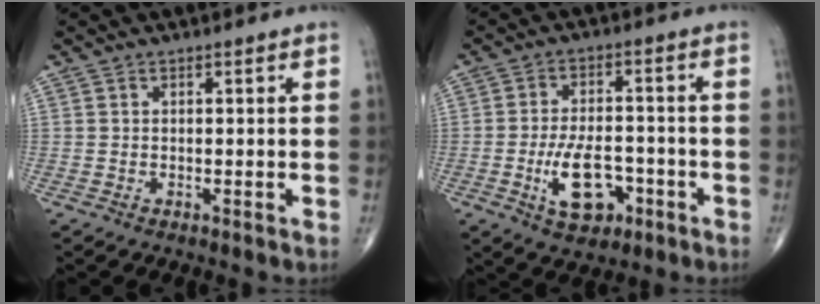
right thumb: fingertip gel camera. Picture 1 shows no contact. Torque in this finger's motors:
{"motor_torque": [0.17, 0.28, 0.70, -0.32, 0.23]}